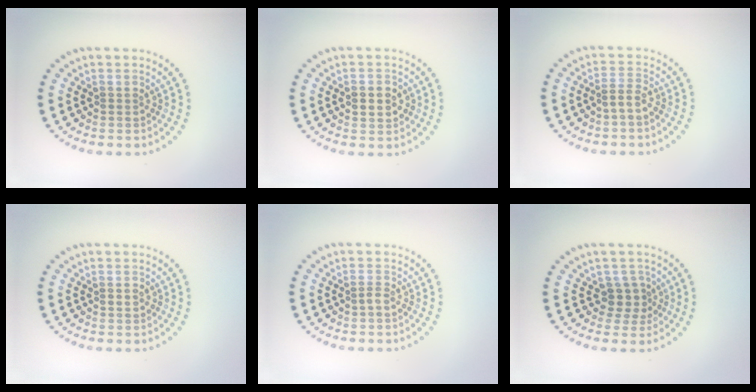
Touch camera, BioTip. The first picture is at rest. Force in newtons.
{"total": 2.1, "press": 2.1, "slide": 0.1}
{"total": 1.5, "press": 1.2, "slide": 1.0}
{"total": 0.9, "press": 0.9, "slide": 0.1}
{"total": 0.8, "press": 0.5, "slide": 0.7}
{"total": 2.2, "press": 1.8, "slide": 1.3}